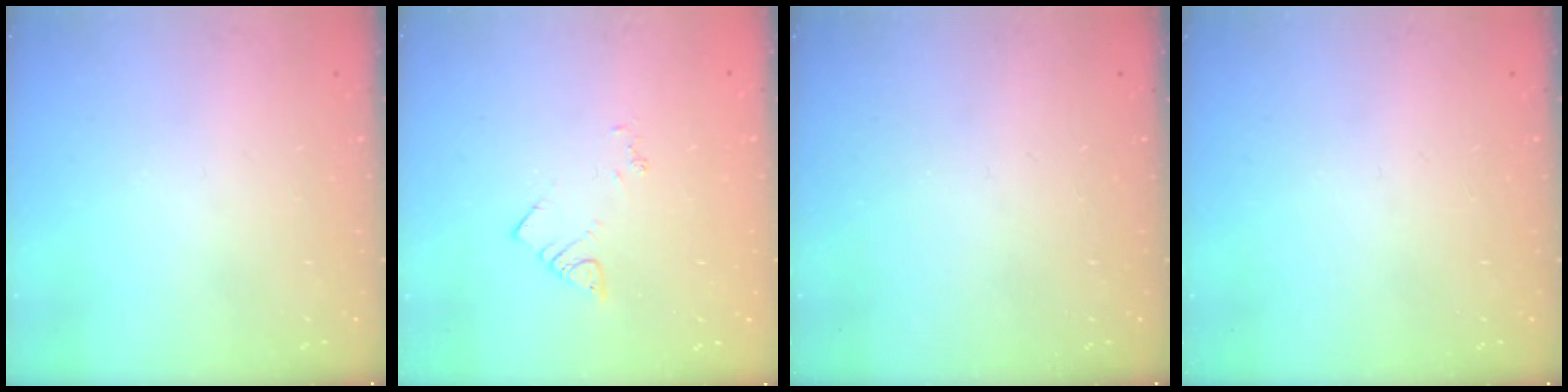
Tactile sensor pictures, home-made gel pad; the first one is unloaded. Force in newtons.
{"total": 3.2, "press": 3.1, "slide": 0.5}
{"total": 0.0}
{"total": 0.0}